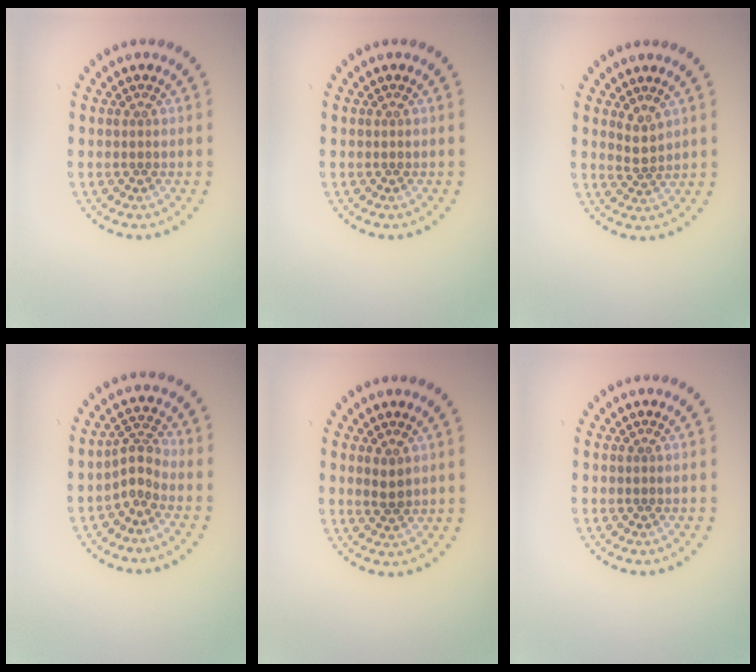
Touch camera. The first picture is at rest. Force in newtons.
{"total": 0.0}
{"total": 1.6, "press": 1.2, "slide": 1.0}
{"total": 2.4, "press": 1.5, "slide": 1.9}
{"total": 1.5, "press": 1.4, "slide": 0.4}
{"total": 0.0}